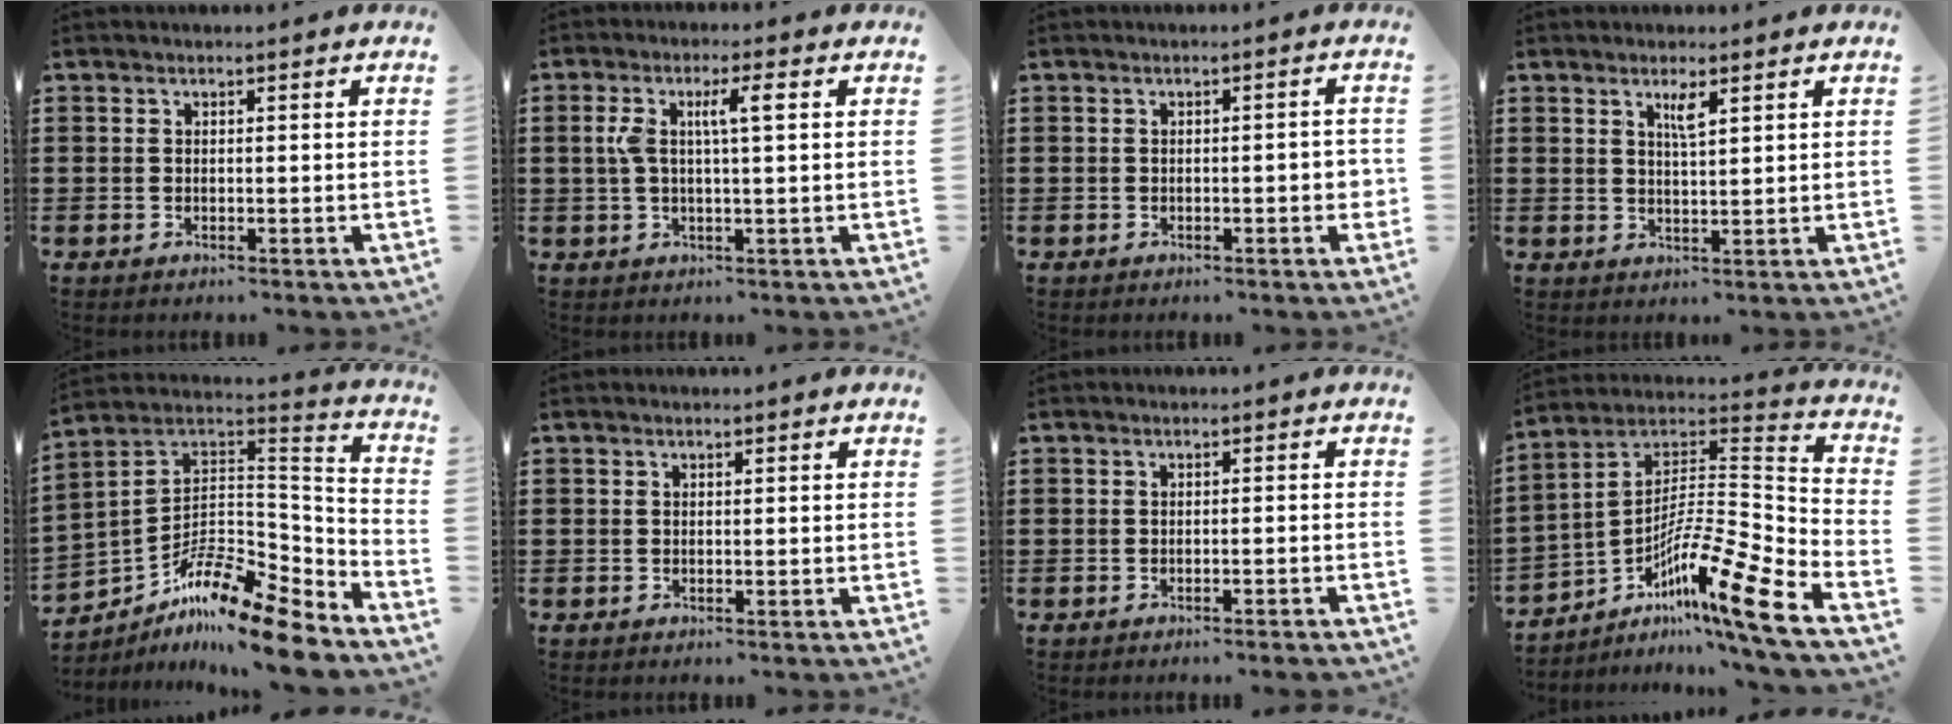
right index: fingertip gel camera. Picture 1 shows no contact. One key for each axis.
{"total": 5.3, "fx": 1.0, "fy": 0.9, "fz": 5.1, "tx": -0.106, "ty": 0.002, "tz": 0.010}
{"total": 2.0, "fx": -0.5, "fy": 0.5, "fz": 1.8, "tx": -0.029, "ty": 0.002, "tz": -0.009}
{"total": 2.6, "fx": 1.5, "fy": 0.4, "fz": 2.0, "tx": -0.035, "ty": -0.002, "tz": 0.023}
{"total": 12.6, "fx": -9.8, "fy": 3.2, "fz": 7.3, "tx": -0.133, "ty": 0.022, "tz": -0.188}
{"total": 0.0}
{"total": 0.8, "fx": -0.7, "fy": -0.2, "fz": 0.4, "tx": -0.007, "ty": -0.001, "tz": -0.013}
{"total": 12.6, "fx": -8.2, "fy": 0.6, "fz": 9.5, "tx": -0.167, "ty": -0.013, "tz": -0.163}